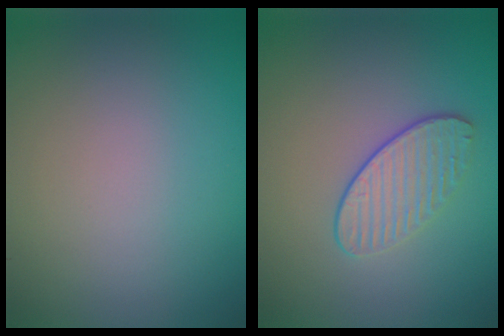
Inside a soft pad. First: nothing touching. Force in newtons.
{"total": 2.2, "press": 1.8, "slide": 1.2}